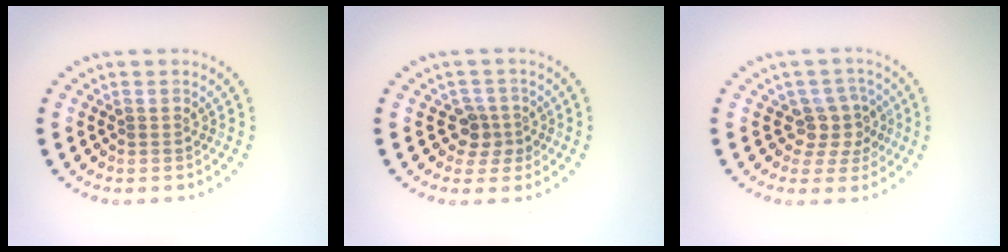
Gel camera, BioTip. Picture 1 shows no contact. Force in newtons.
{"total": 2.3, "press": 1.7, "slide": 1.5}
{"total": 3.0, "press": 2.4, "slide": 1.8}